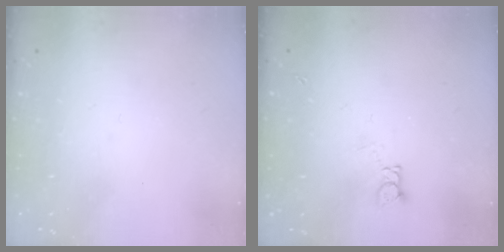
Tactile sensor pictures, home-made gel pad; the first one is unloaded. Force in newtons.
{"total": 3.5, "press": 3.5, "slide": 0.3}